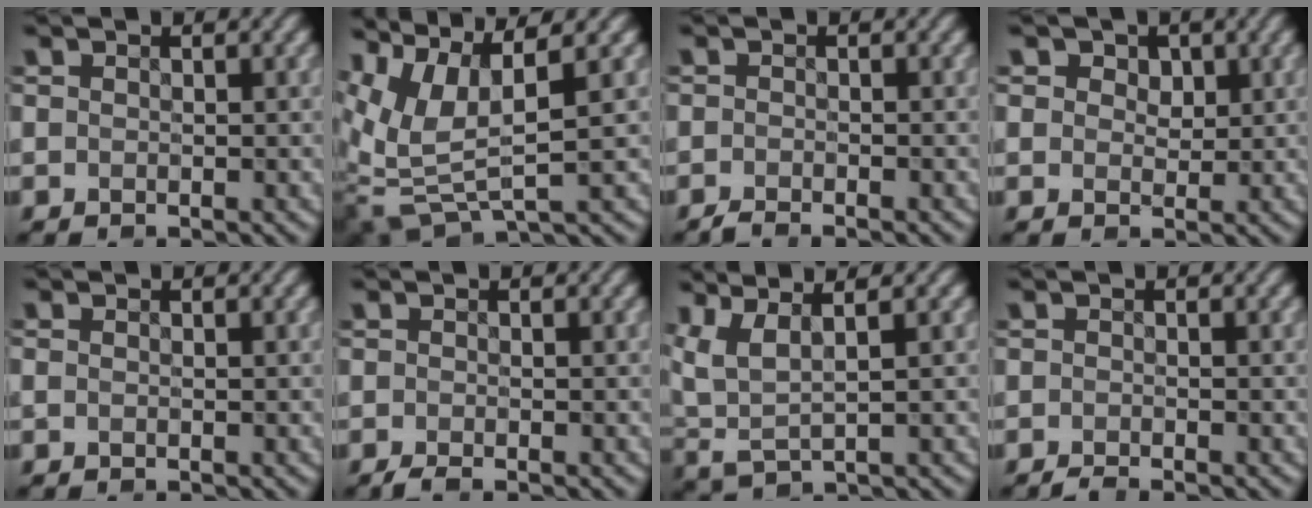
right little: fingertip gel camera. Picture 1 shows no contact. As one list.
[{"total": 8.0, "force": [3.0, 2.5, 7.0], "torque": [-0.170, 0.005, 0.059]}, {"total": 1.3, "force": [-1.2, -0.1, 0.4], "torque": [-0.009, -0.005, -0.029]}, {"total": 3.1, "force": [1.7, 2.2, 1.5], "torque": [-0.025, 0.006, 0.012]}, {"total": 0.0}, {"total": 1.1, "force": [-0.9, 0.0, 0.7], "torque": [-0.016, -0.004, -0.023]}, {"total": 4.4, "force": [2.4, 1.1, 3.5], "torque": [-0.083, 0.008, 0.049]}, {"total": 1.0, "force": [-0.9, -0.1, 0.4], "torque": [-0.008, -0.002, -0.022]}]